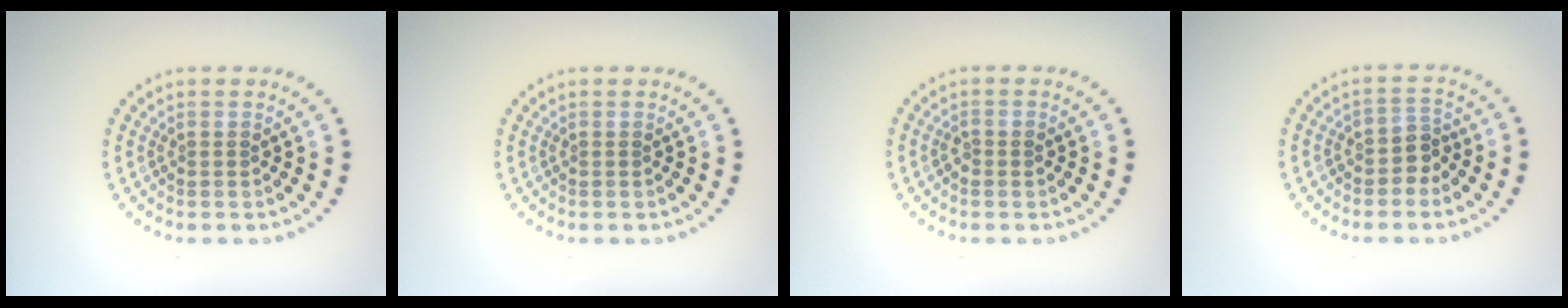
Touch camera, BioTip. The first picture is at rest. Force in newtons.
{"total": 0.0}
{"total": 0.8, "press": 0.8, "slide": 0.2}
{"total": 2.0, "press": 1.6, "slide": 1.2}